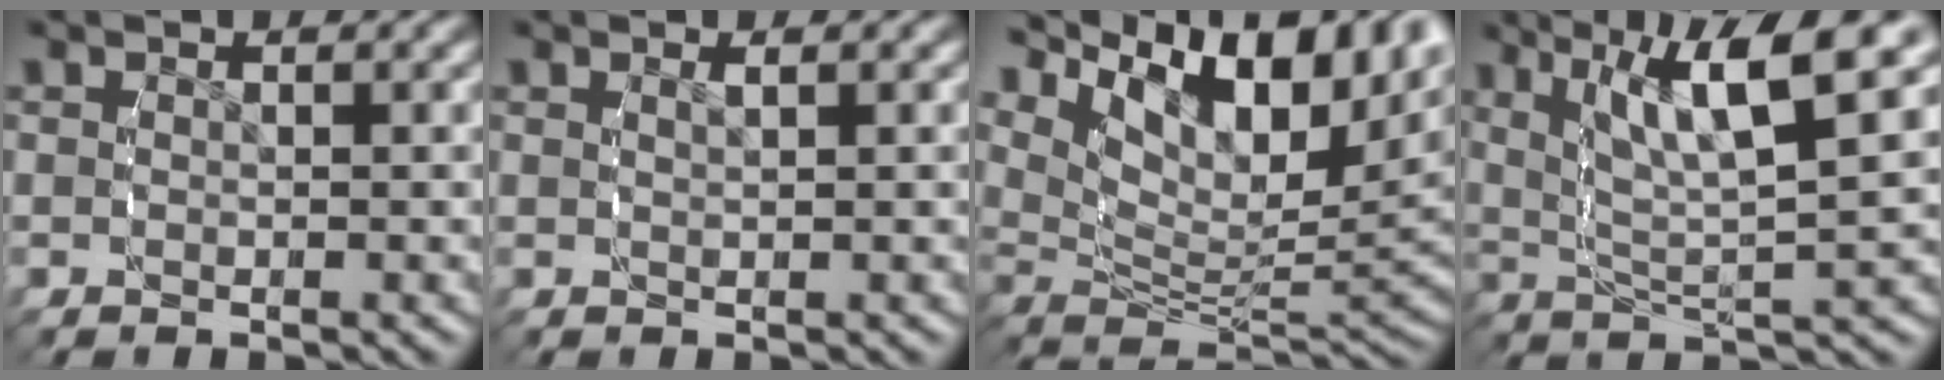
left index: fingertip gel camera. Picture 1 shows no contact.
{"total": 0.6, "force": [0.3, -0.4, 0.4], "torque": [-0.005, 0.003, 0.005]}
{"total": 15.8, "force": [5.7, 8.9, 11.8], "torque": [-0.167, 0.021, 0.075]}
{"total": 8.7, "force": [3.5, 3.4, 7.2], "torque": [-0.122, 0.008, 0.052]}